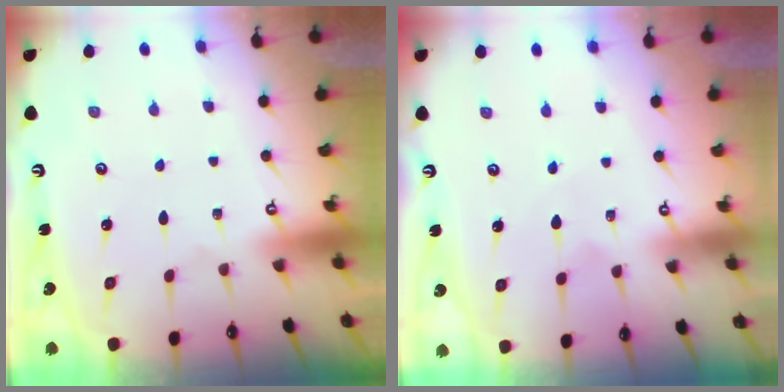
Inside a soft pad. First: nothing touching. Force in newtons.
{"total": 4.6, "press": 4.6, "slide": 0.5}